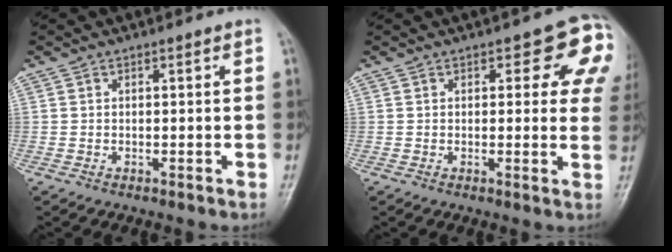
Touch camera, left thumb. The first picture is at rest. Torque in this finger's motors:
{"motor_torque": [0.23, 0.33, 0.12, 0.14, 0.08]}